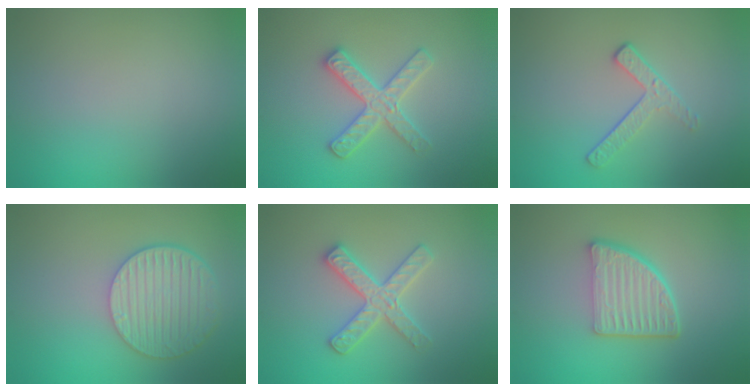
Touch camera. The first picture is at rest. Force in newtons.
{"total": 2.9, "press": 2.9, "slide": 0.5}
{"total": 2.0, "press": 1.4, "slide": 1.5}
{"total": 6.0, "press": 5.0, "slide": 3.4}
{"total": 2.9, "press": 2.9, "slide": 0.5}
{"total": 5.3, "press": 3.9, "slide": 3.7}